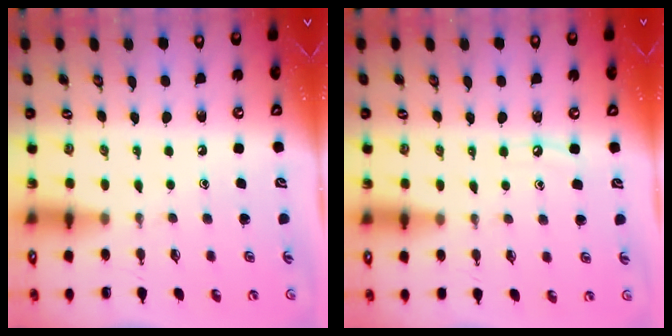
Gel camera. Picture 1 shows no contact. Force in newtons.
{"total": 5.1, "press": 5.0, "slide": 0.6}